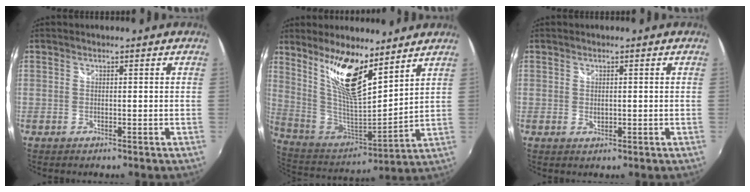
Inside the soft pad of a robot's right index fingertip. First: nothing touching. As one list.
[{"total": 16.3, "force": [10.2, 4.6, 11.9], "torque": [-0.223, -0.005, 0.204]}, {"total": 1.3, "force": [0.0, 0.9, 1.0], "torque": [-0.017, -0.002, 0.001]}]